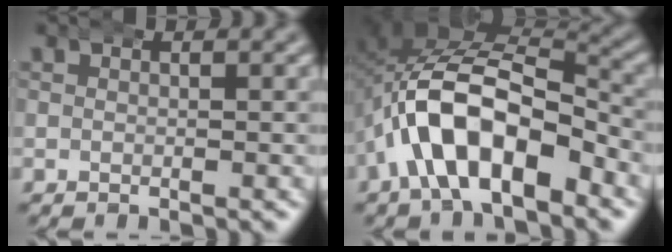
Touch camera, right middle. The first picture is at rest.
{"total": 10.3, "force": [-2.0, 6.7, 7.5], "torque": [-0.146, -0.008, -0.032]}